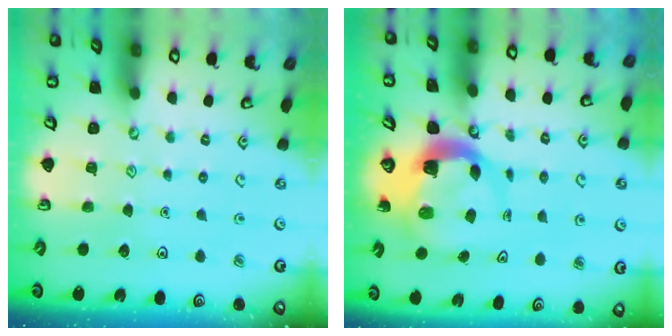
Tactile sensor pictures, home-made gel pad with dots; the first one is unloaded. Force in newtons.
{"total": 5.6, "press": 5.6, "slide": 0.8}